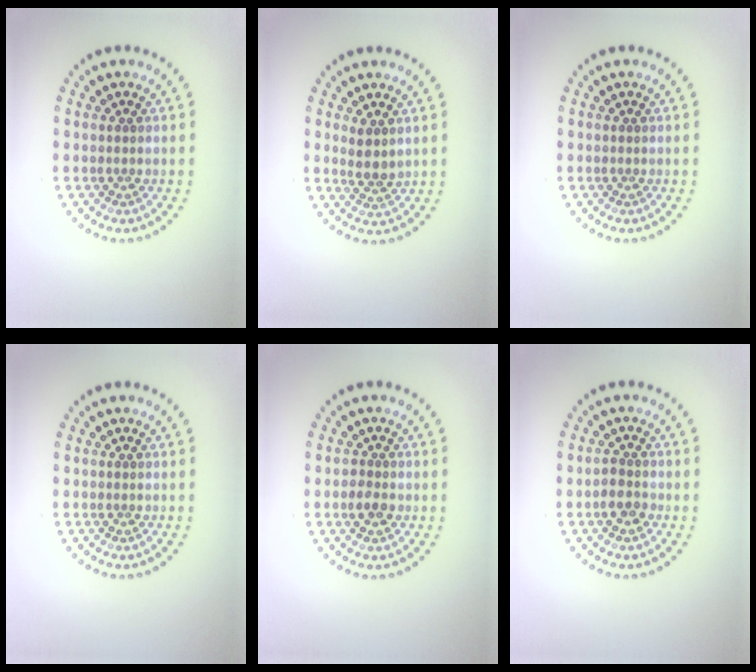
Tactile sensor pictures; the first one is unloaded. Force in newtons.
{"total": 2.0, "press": 1.6, "slide": 1.2}
{"total": 0.0}
{"total": 0.0}
{"total": 1.7, "press": 1.6, "slide": 0.3}
{"total": 1.8, "press": 1.6, "slide": 0.6}